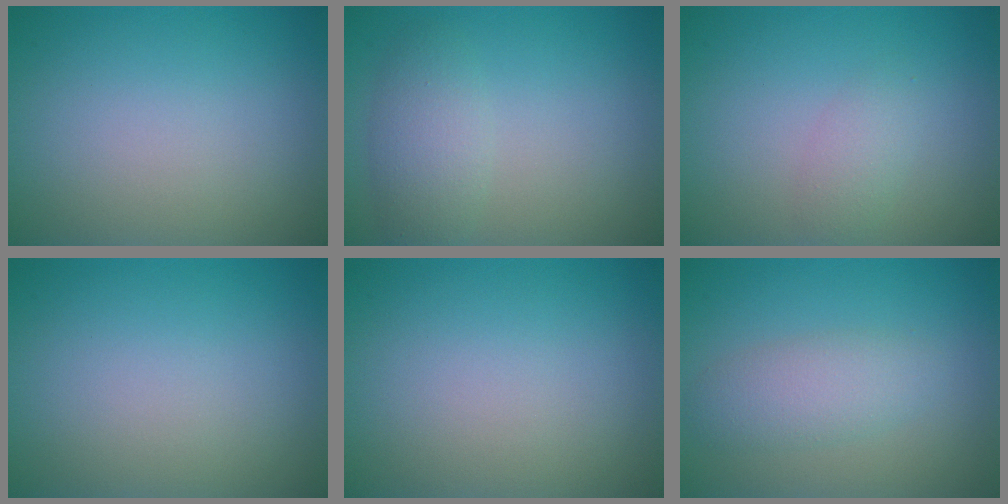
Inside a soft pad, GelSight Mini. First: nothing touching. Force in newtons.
{"total": 2.9, "press": 2.9, "slide": 0.1}
{"total": 1.6, "press": 1.6, "slide": 0.0}
{"total": 0.0}
{"total": 0.0}
{"total": 2.9, "press": 2.9, "slide": 0.1}